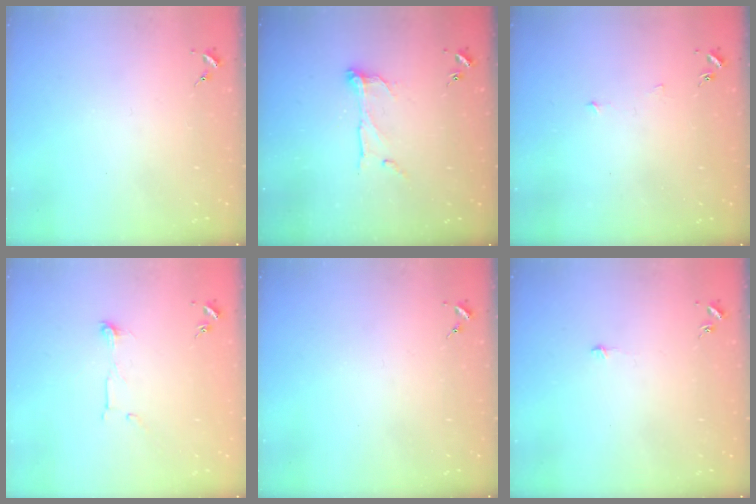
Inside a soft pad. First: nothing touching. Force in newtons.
{"total": 9.0, "press": 9.0, "slide": 0.6}
{"total": 3.5, "press": 3.5, "slide": 0.3}
{"total": 5.4, "press": 5.4, "slide": 0.4}
{"total": 0.0}
{"total": 3.1, "press": 3.1, "slide": 0.3}